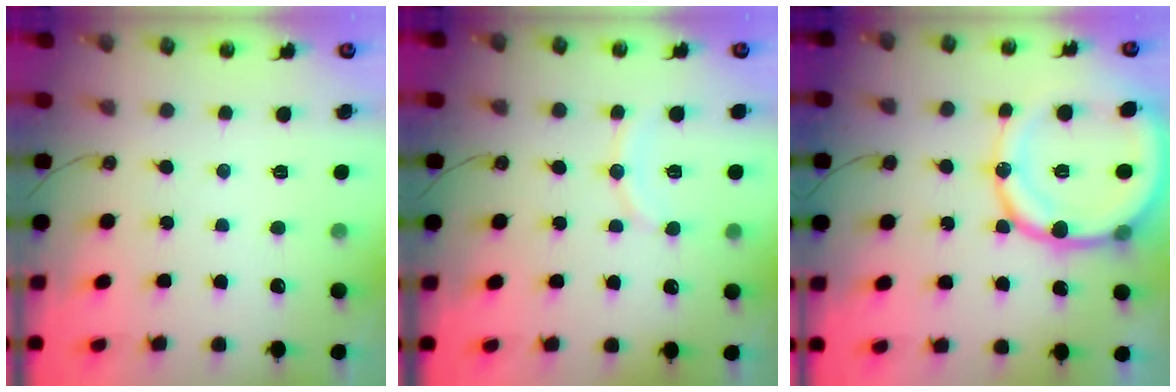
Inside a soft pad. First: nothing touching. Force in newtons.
{"total": 7.7, "press": 7.5, "slide": 1.6}
{"total": 20.6, "press": 20.2, "slide": 3.9}